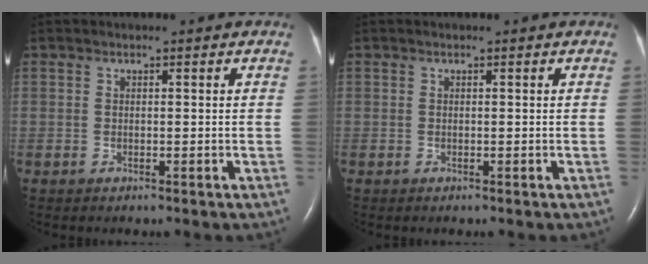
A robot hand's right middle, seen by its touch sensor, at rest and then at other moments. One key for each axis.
{"total": 0.0}